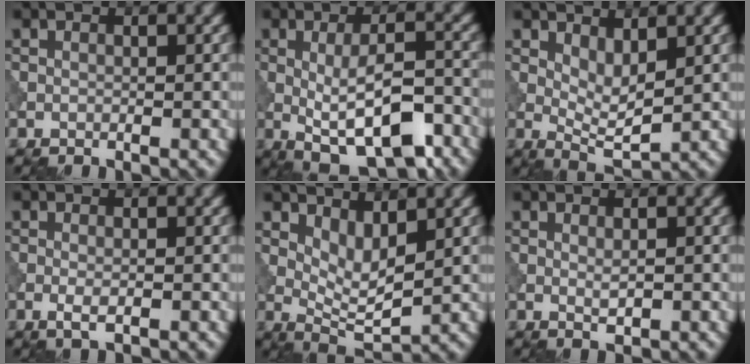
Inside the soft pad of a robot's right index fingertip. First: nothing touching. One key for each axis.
{"total": 8.3, "fx": -2.6, "fy": 2.7, "fz": 7.3, "tx": -0.116, "ty": -0.007, "tz": -0.036}
{"total": 3.1, "fx": 1.0, "fy": 1.2, "fz": 2.7, "tx": -0.052, "ty": -0.008, "tz": 0.022}
{"total": 1.6, "fx": -0.6, "fy": 0.5, "fz": 1.4, "tx": -0.030, "ty": -0.004, "tz": -0.013}
{"total": 3.6, "fx": 1.4, "fy": 1.4, "fz": 3.0, "tx": -0.058, "ty": -0.012, "tz": 0.029}
{"total": 1.0, "fx": 0.1, "fy": 0.3, "fz": 1.0, "tx": -0.019, "ty": -0.002, "tz": 0.002}